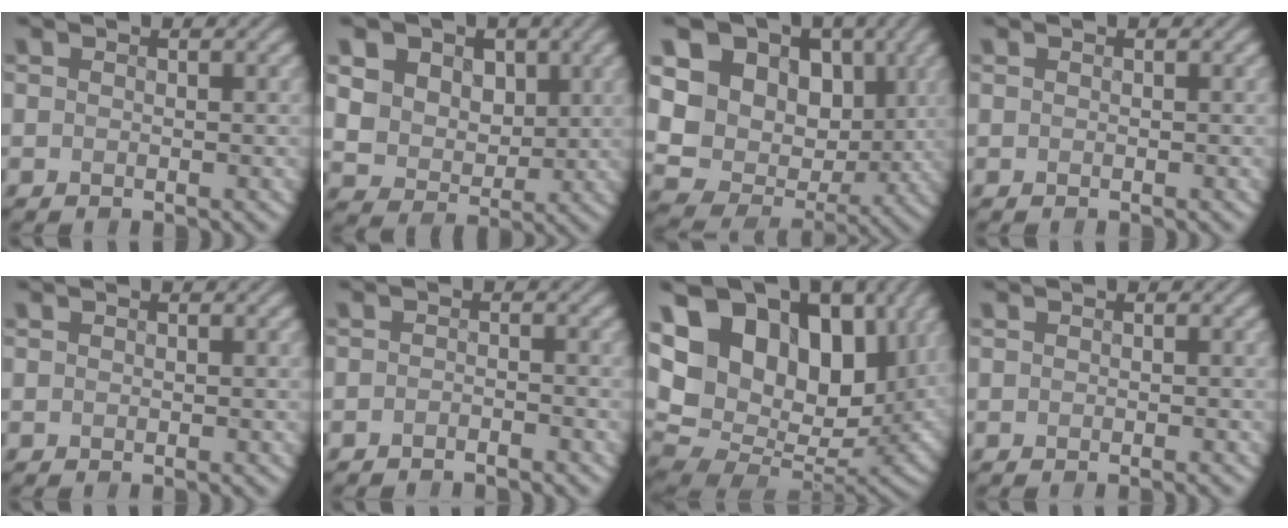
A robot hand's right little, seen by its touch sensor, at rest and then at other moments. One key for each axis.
{"total": 8.7, "fx": 4.0, "fy": 6.7, "fz": 3.9, "tx": -0.093, "ty": 0.010, "tz": 0.063}
{"total": 17.4, "fx": 5.8, "fy": 13.9, "fz": 8.7, "tx": -0.206, "ty": 0.028, "tz": 0.114}
{"total": 0.0}
{"total": 0.0}
{"total": 1.3, "fx": -1.3, "fy": 0.1, "fz": 0.3, "tx": -0.004, "ty": 0.005, "tz": -0.025}
{"total": 19.1, "fx": 7.5, "fy": 12.5, "fz": 12.3, "tx": -0.233, "ty": 0.033, "tz": 0.124}
{"total": 0.6, "fx": -0.6, "fy": -0.1, "fz": 0.2, "tx": -0.004, "ty": -0.003, "tz": -0.010}